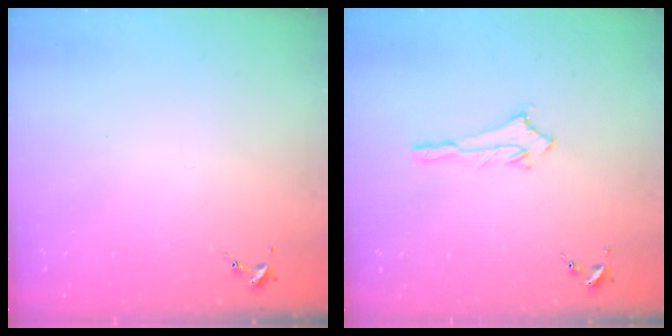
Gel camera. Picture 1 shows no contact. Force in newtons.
{"total": 2.9, "press": 2.9, "slide": 0.3}